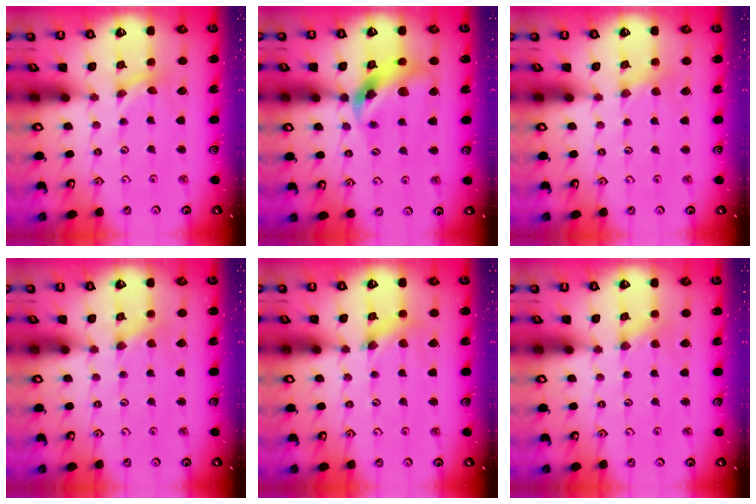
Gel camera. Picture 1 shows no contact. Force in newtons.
{"total": 13.5, "press": 13.4, "slide": 1.8}
{"total": 1.1, "press": 1.0, "slide": 0.3}
{"total": 0.0}
{"total": 1.8, "press": 1.8, "slide": 0.3}
{"total": 0.0}